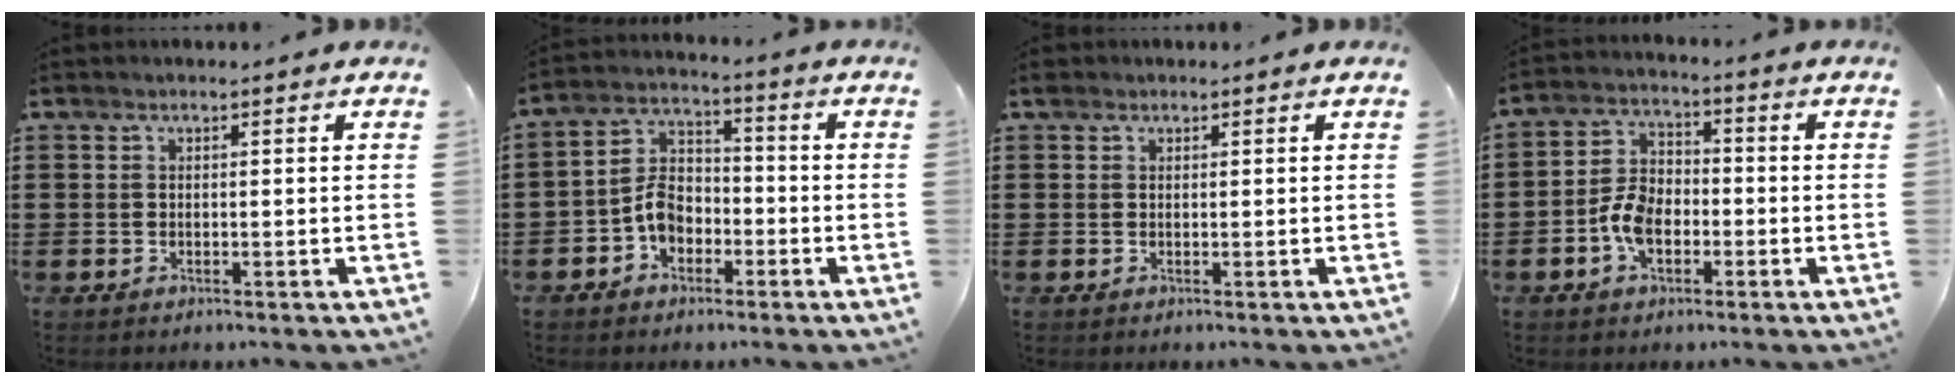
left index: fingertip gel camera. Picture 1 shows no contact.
{"total": 6.1, "force": [-2.6, 4.4, 3.4], "torque": [-0.077, 0.017, -0.052]}
{"total": 0.8, "force": [0.6, 0.5, 0.2], "torque": [-0.006, 0.004, 0.011]}
{"total": 6.2, "force": [-2.2, 4.0, 4.3], "torque": [-0.103, 0.006, -0.047]}